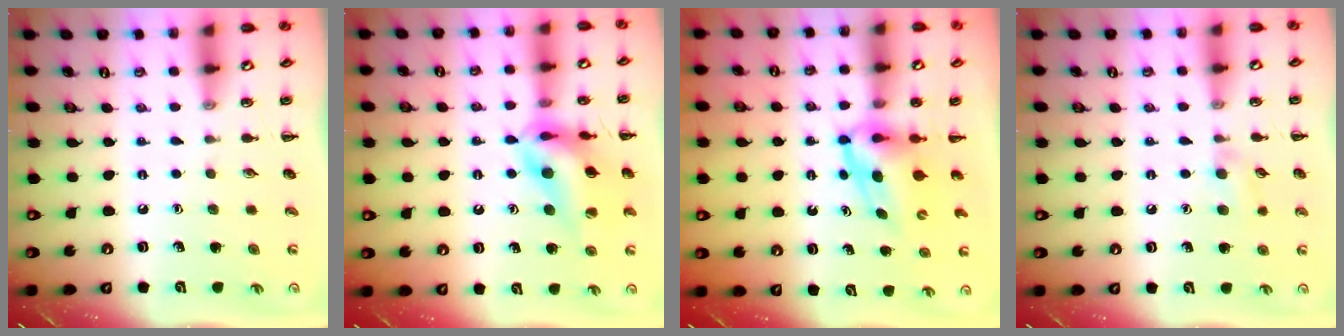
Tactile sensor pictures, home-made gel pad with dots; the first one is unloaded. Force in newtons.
{"total": 14.3, "press": 13.9, "slide": 3.4}
{"total": 6.2, "press": 6.1, "slide": 1.0}
{"total": 6.7, "press": 6.4, "slide": 2.0}